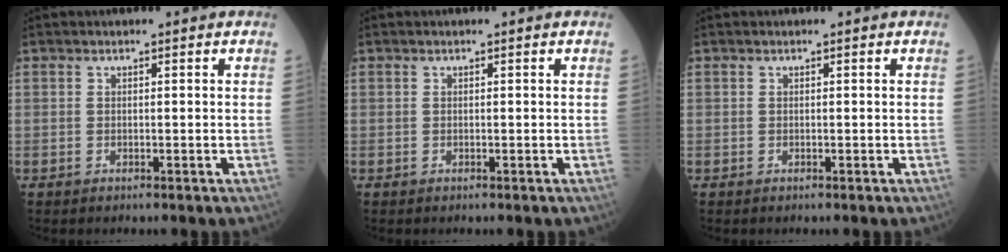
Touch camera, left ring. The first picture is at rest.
{"total": 0.0}
{"total": 0.0}